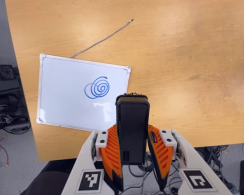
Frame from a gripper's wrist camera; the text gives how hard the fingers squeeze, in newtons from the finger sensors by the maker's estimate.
{"total": 5.4, "left": 3.6, "right": 7.2}